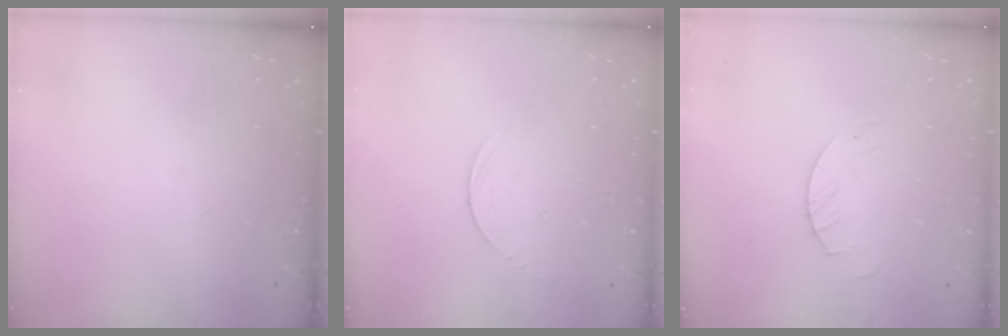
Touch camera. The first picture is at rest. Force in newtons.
{"total": 3.0, "press": 3.0, "slide": 0.3}
{"total": 2.5, "press": 2.5, "slide": 0.1}